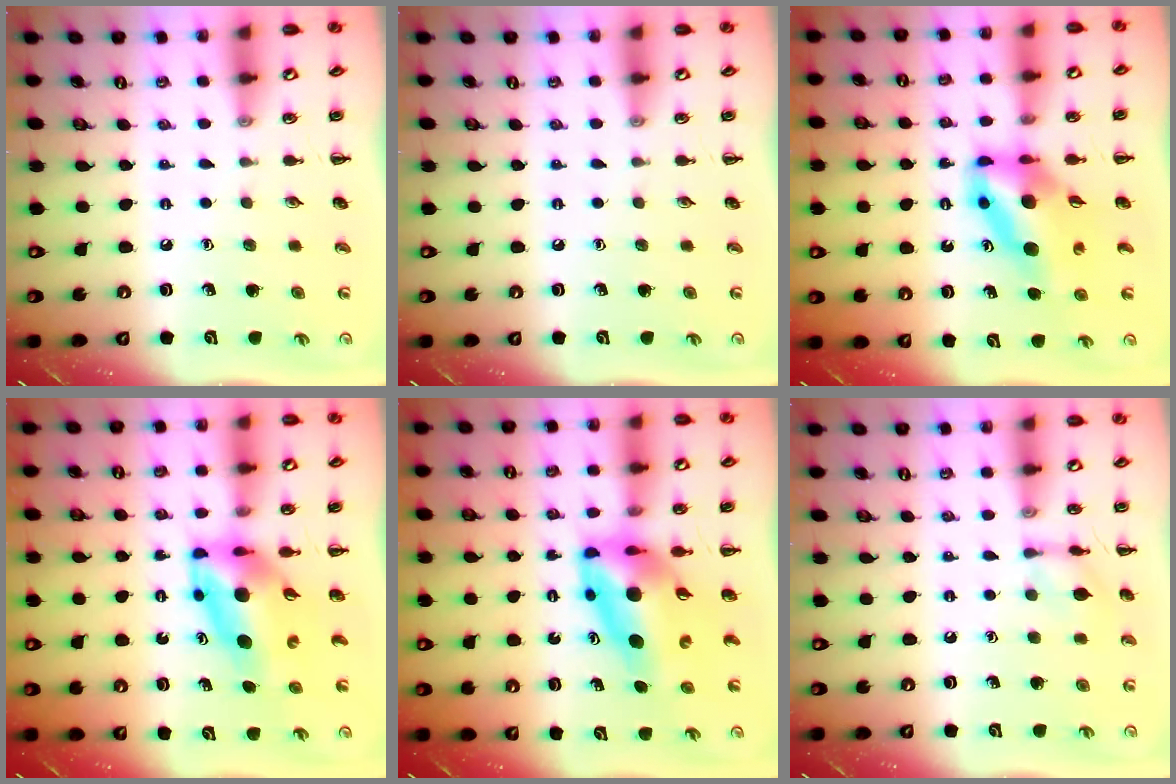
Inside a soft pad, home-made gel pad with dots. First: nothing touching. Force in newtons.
{"total": 0.0}
{"total": 10.5, "press": 10.0, "slide": 3.3}
{"total": 7.9, "press": 7.6, "slide": 2.3}
{"total": 10.0, "press": 9.6, "slide": 3.0}
{"total": 8.1, "press": 8.0, "slide": 0.5}